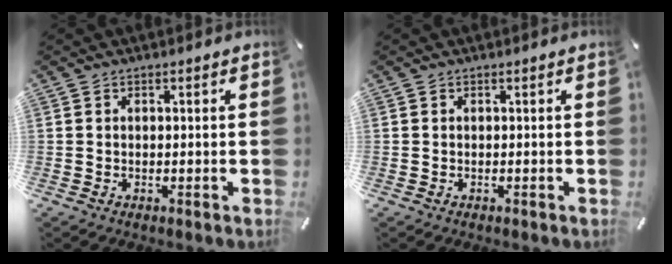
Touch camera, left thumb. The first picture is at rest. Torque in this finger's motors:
{"motor_torque": [0.11, 0.11, -0.05, 0.05, 0.00]}